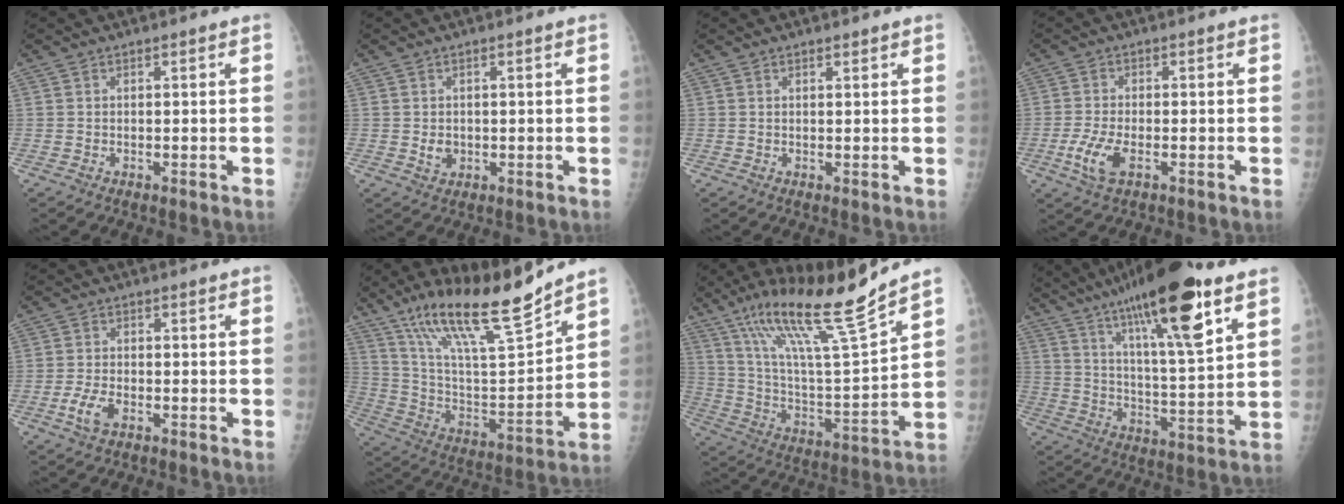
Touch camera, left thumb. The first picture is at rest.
{"total": 2.4, "force": [-0.1, 2.0, 1.4], "torque": [-0.014, -0.001, 0.005]}
{"total": 0.9, "force": [0.7, 0.4, 0.4], "torque": [-0.005, -0.004, 0.010]}
{"total": 5.7, "force": [-2.0, 2.6, 4.6], "torque": [-0.108, 0.000, -0.038]}
{"total": 4.2, "force": [-1.9, 2.2, 3.0], "torque": [-0.067, 0.004, -0.035]}
{"total": 21.1, "force": [16.2, 3.3, 13.2], "torque": [-0.200, -0.079, 0.294]}
{"total": 20.7, "force": [15.3, 1.0, 13.9], "torque": [-0.218, -0.075, 0.277]}
{"total": 22.8, "force": [13.8, 4.7, 17.6], "torque": [-0.275, -0.048, 0.226]}